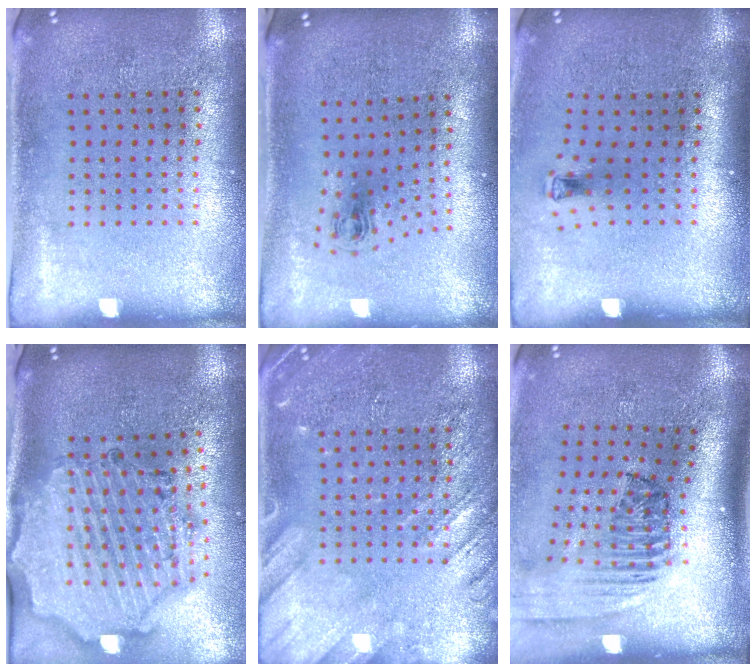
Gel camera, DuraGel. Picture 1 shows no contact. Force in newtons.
{"total": 0.9, "press": 0.4, "slide": 0.8}
{"total": 0.7, "press": 0.3, "slide": 0.6}
{"total": 2.7, "press": 2.4, "slide": 1.1}
{"total": 2.9, "press": 2.8, "slide": 0.3}
{"total": 2.4, "press": 1.5, "slide": 1.8}